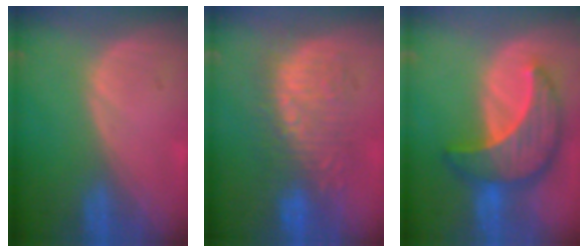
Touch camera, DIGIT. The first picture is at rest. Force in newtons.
{"total": 8.7, "press": 8.6, "slide": 0.9}
{"total": 10.0, "press": 10.0, "slide": 0.8}